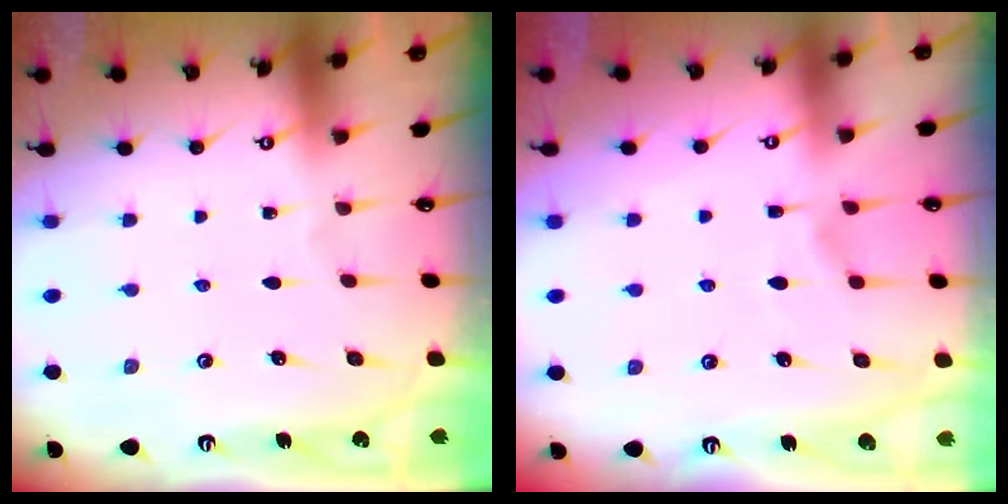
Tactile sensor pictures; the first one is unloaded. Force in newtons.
{"total": 1.6, "press": 0.8, "slide": 1.4}